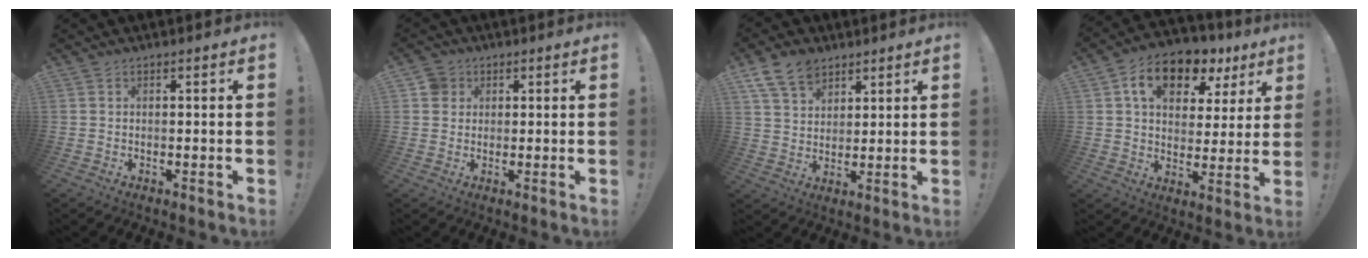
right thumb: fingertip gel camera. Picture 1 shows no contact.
{"total": 4.1, "force": [1.5, 3.7, 0.9], "torque": [-0.015, 0.003, 0.030]}
{"total": 10.2, "force": [6.7, 6.5, 4.0], "torque": [-0.076, -0.031, 0.133]}
{"total": 13.9, "force": [7.2, 8.8, 8.0], "torque": [-0.123, -0.032, 0.129]}